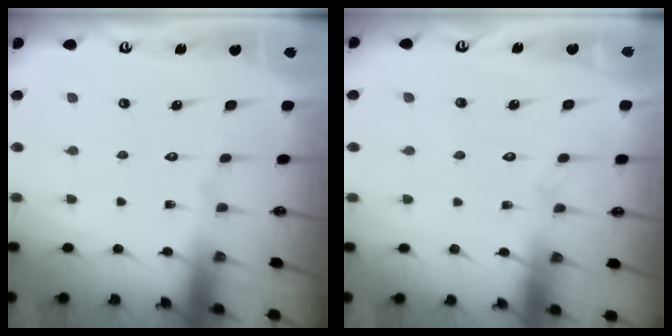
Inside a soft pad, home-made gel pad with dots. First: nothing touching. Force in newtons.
{"total": 3.0, "press": 3.0, "slide": 0.3}